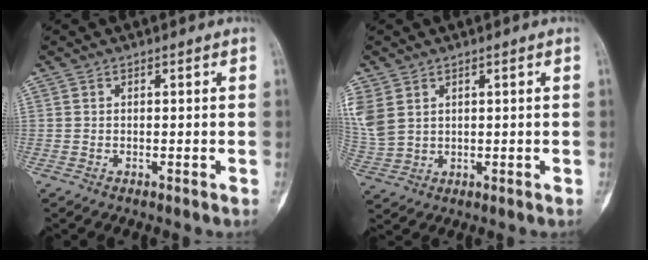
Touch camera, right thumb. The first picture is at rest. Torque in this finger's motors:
{"motor_torque": [-0.51, 0.86, 0.77, 0.77, 0.13]}